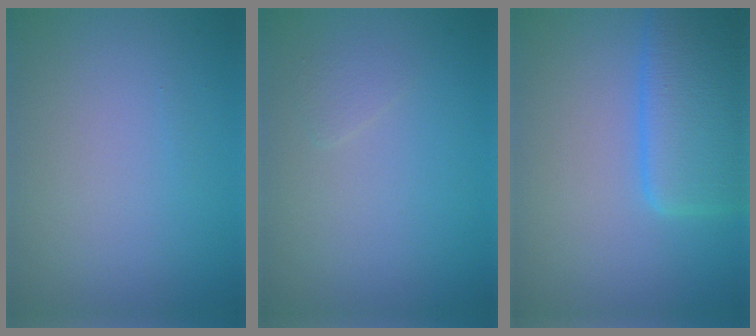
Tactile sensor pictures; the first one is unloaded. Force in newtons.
{"total": 0.7, "press": 0.7, "slide": 0.1}
{"total": 6.3, "press": 6.3, "slide": 0.4}